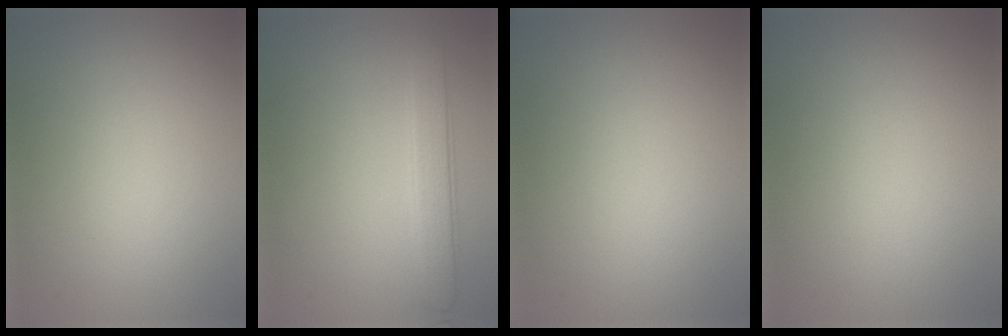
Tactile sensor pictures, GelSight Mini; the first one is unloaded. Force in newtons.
{"total": 2.6, "press": 2.6, "slide": 0.1}
{"total": 0.0}
{"total": 0.0}